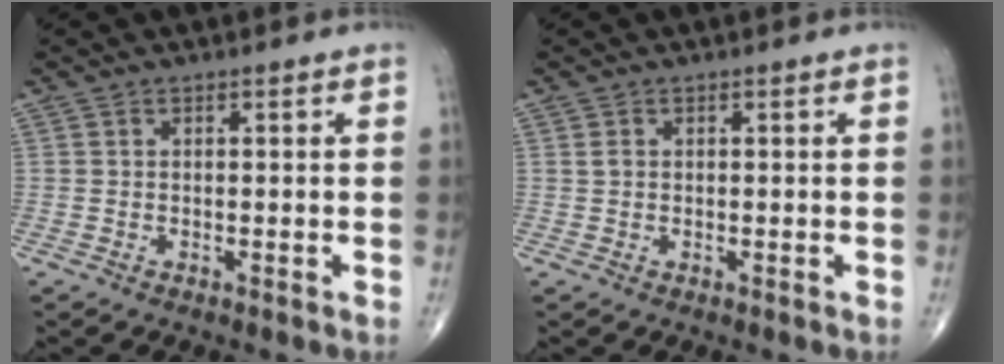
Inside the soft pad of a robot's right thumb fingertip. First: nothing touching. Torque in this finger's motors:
{"motor_torque": [-0.01, 0.01, 0.02, 0.03, 0.00]}